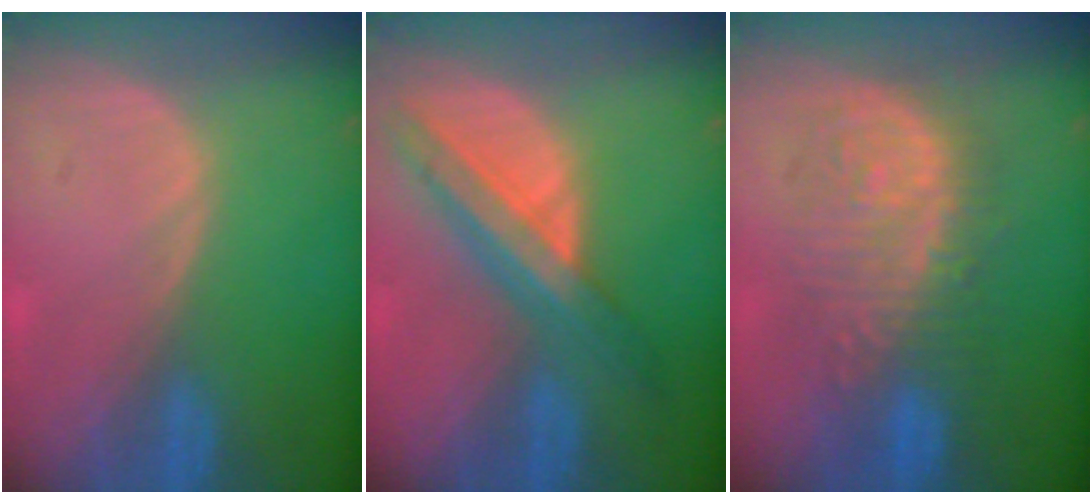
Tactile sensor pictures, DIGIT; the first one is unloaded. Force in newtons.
{"total": 8.4, "press": 7.1, "slide": 4.5}
{"total": 9.2, "press": 9.2, "slide": 0.0}